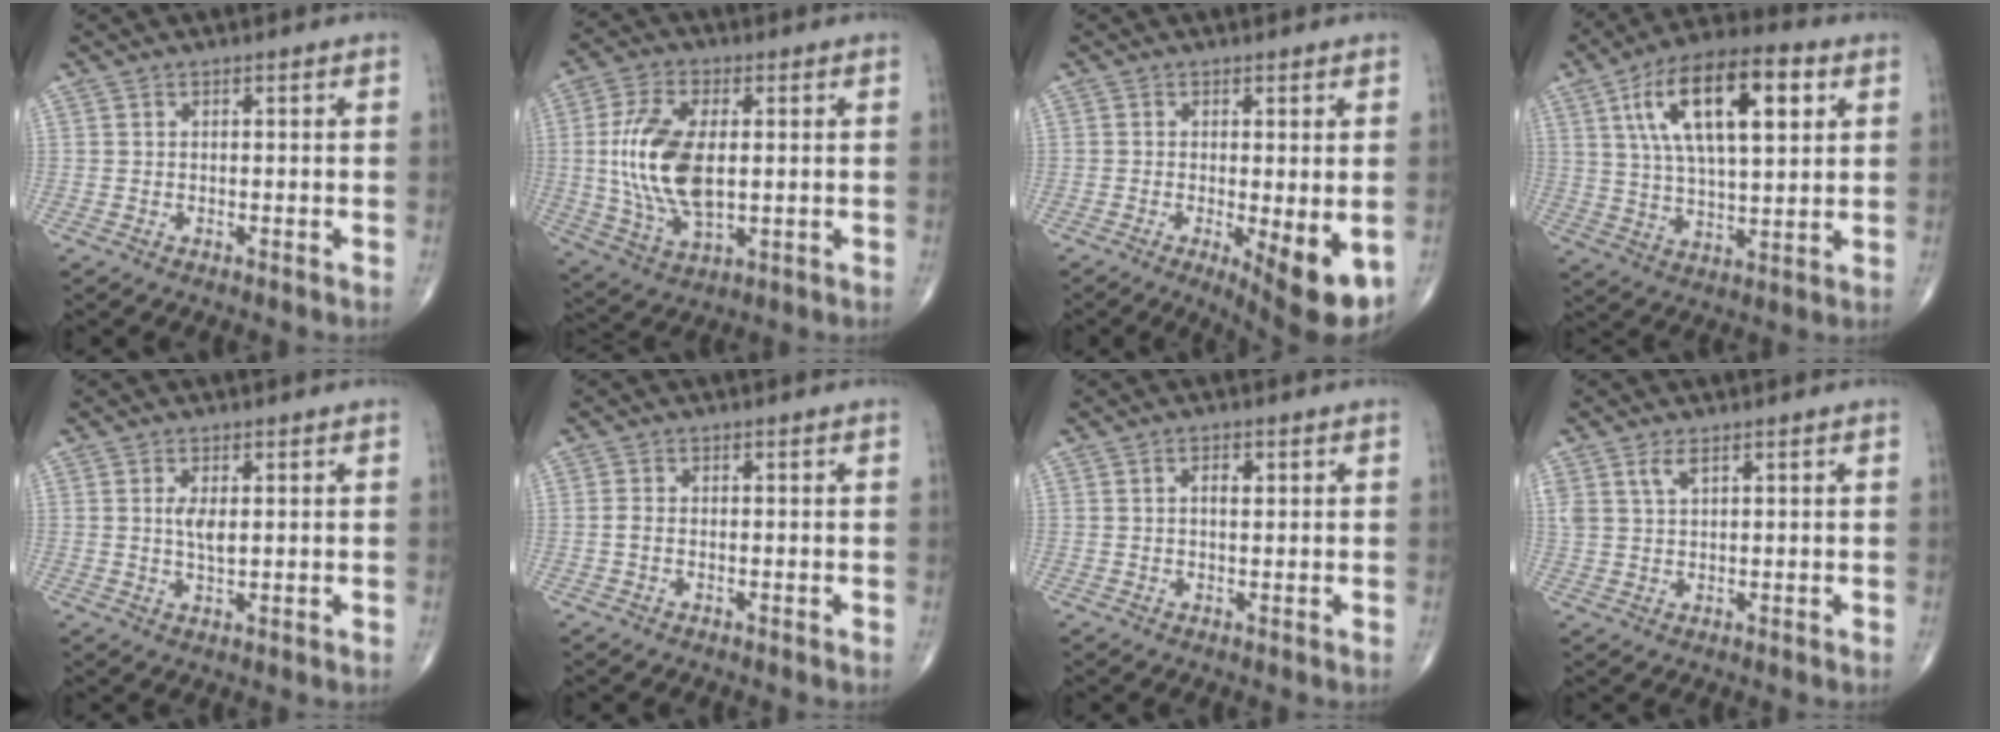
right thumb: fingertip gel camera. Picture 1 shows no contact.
{"total": 15.2, "force": [0.9, 7.7, 13.1], "torque": [-0.266, -0.007, 0.023]}
{"total": 9.4, "force": [-2.7, 2.7, 8.7], "torque": [-0.116, -0.022, -0.033]}
{"total": 19.6, "force": [6.9, 8.0, 16.5], "torque": [-0.269, -0.001, 0.113]}
{"total": 3.3, "force": [0.6, 1.3, 3.0], "torque": [-0.056, -0.008, 0.013]}
{"total": 1.3, "force": [-0.3, 0.8, 1.0], "torque": [-0.022, 0.000, -0.007]}
{"total": 2.0, "force": [0.6, 0.9, 1.7], "torque": [-0.028, 0.000, 0.008]}
{"total": 3.0, "force": [1.7, 1.3, 2.1], "torque": [-0.045, 0.000, 0.040]}